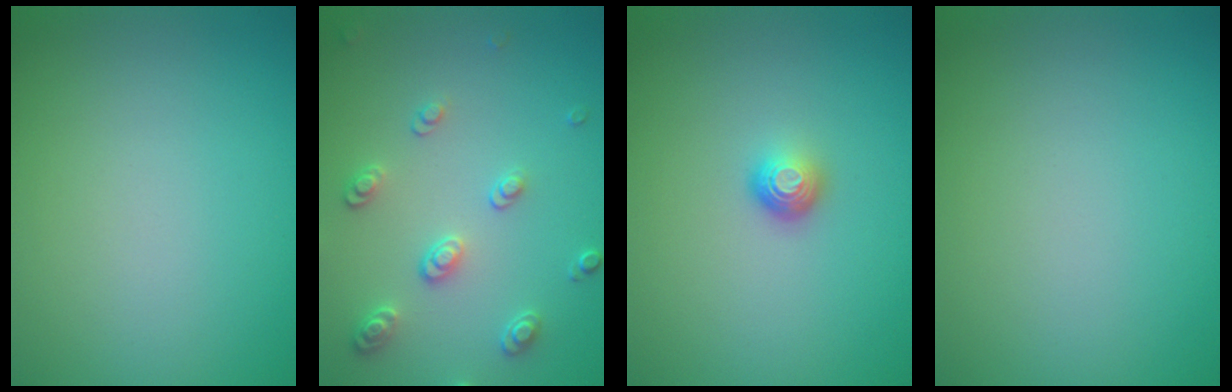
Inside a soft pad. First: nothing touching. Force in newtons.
{"total": 2.5, "press": 2.5, "slide": 0.4}
{"total": 1.4, "press": 1.1, "slide": 1.0}
{"total": 0.0}